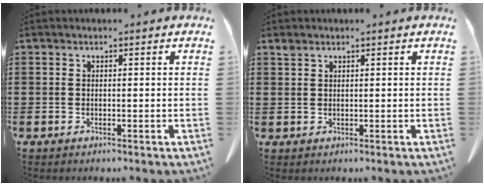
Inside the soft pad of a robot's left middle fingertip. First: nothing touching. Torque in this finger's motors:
{"motor_torque": [0.03, 0.10, -0.01, 0.00]}